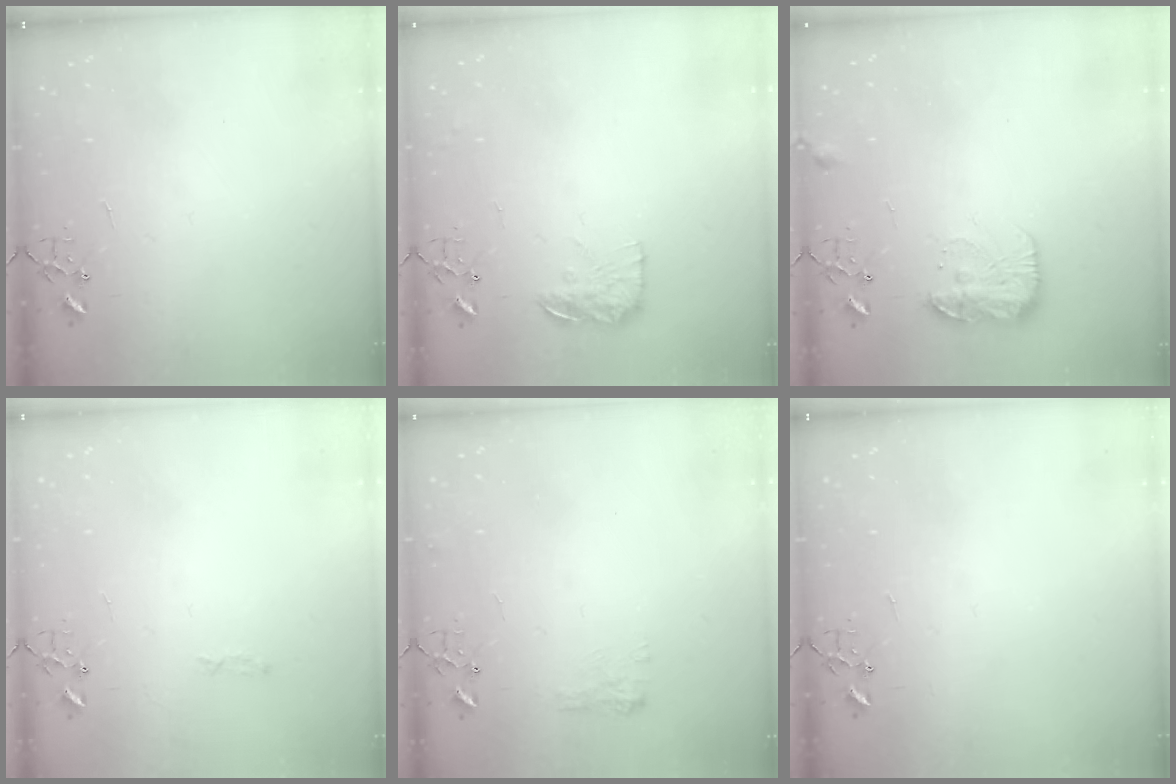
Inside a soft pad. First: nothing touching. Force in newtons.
{"total": 12.1, "press": 12.1, "slide": 0.5}
{"total": 12.8, "press": 12.8, "slide": 0.7}
{"total": 3.3, "press": 3.3, "slide": 0.5}
{"total": 7.4, "press": 7.4, "slide": 0.5}
{"total": 0.0}